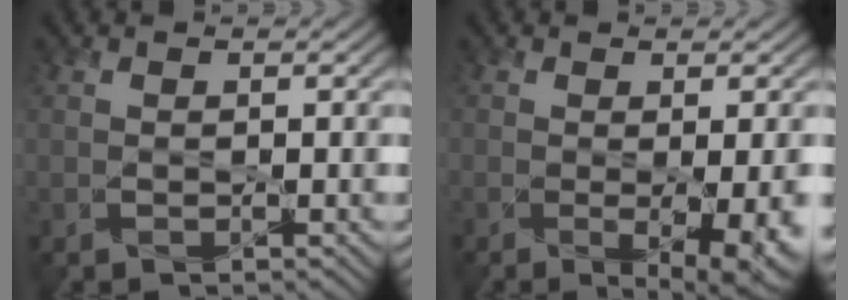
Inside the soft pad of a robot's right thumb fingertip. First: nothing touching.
{"total": 5.5, "force": [-1.8, 2.3, 4.7], "torque": [-0.071, -0.025, -0.011]}